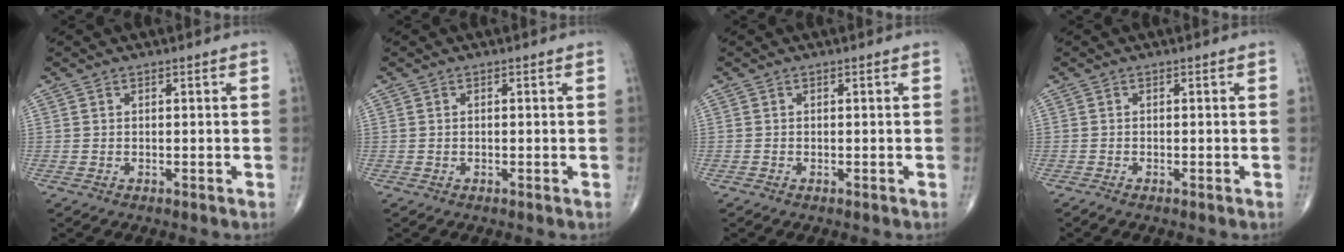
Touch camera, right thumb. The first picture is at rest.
{"total": 0.0}
{"total": 0.0}
{"total": 0.7, "force": [-0.7, 0.1, 0.3], "torque": [-0.013, -0.002, -0.014]}